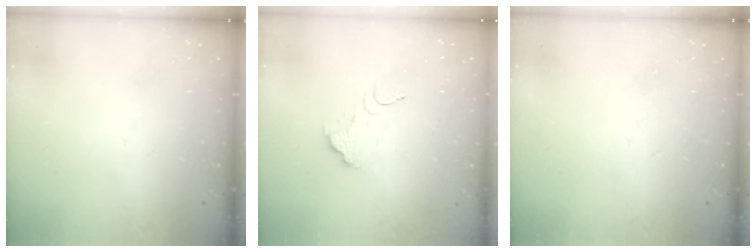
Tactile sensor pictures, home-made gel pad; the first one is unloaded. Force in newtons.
{"total": 2.9, "press": 2.9, "slide": 0.1}
{"total": 0.0}